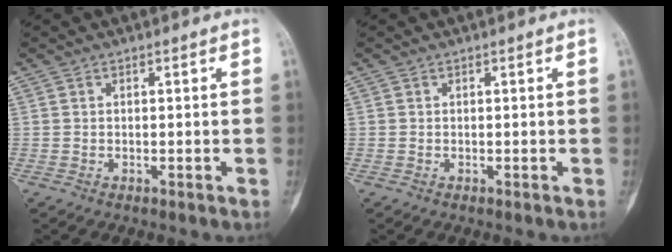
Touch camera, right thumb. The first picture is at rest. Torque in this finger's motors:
{"motor_torque": [-0.24, 0.08, -0.11, 0.04, 0.09]}